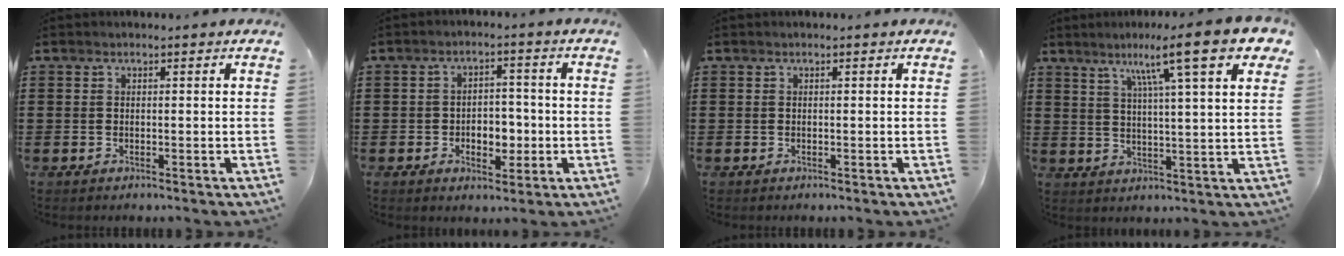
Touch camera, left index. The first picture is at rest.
{"total": 4.6, "force": [-1.2, 3.0, 3.2], "torque": [-0.056, 0.006, -0.028]}
{"total": 0.0}
{"total": 12.7, "force": [7.8, 1.0, 10.0], "torque": [-0.179, -0.019, 0.120]}